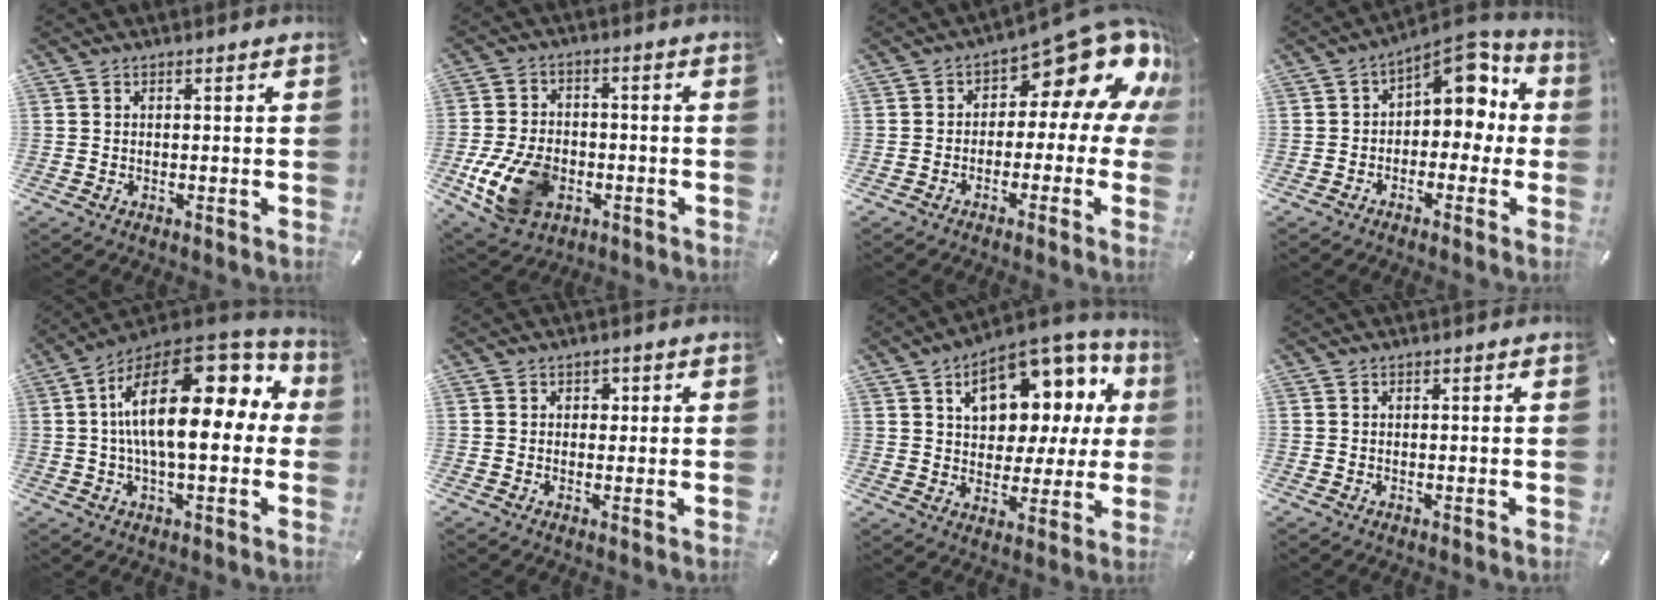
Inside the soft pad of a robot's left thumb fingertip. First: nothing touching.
{"total": 14.0, "force": [-4.4, 9.8, 8.9], "torque": [-0.190, 0.014, -0.076]}
{"total": 16.5, "force": [7.8, 8.0, 12.1], "torque": [-0.158, -0.055, 0.126]}
{"total": 9.5, "force": [4.1, 6.3, 6.0], "torque": [-0.070, -0.035, 0.068]}
{"total": 22.8, "force": [4.4, 10.6, 19.7], "torque": [-0.340, -0.035, 0.074]}
{"total": 1.5, "force": [0.1, 1.4, 0.5], "torque": [0.005, 0.000, -0.005]}
{"total": 14.1, "force": [7.1, 9.1, 8.1], "torque": [-0.127, -0.046, 0.126]}
{"total": 0.0}